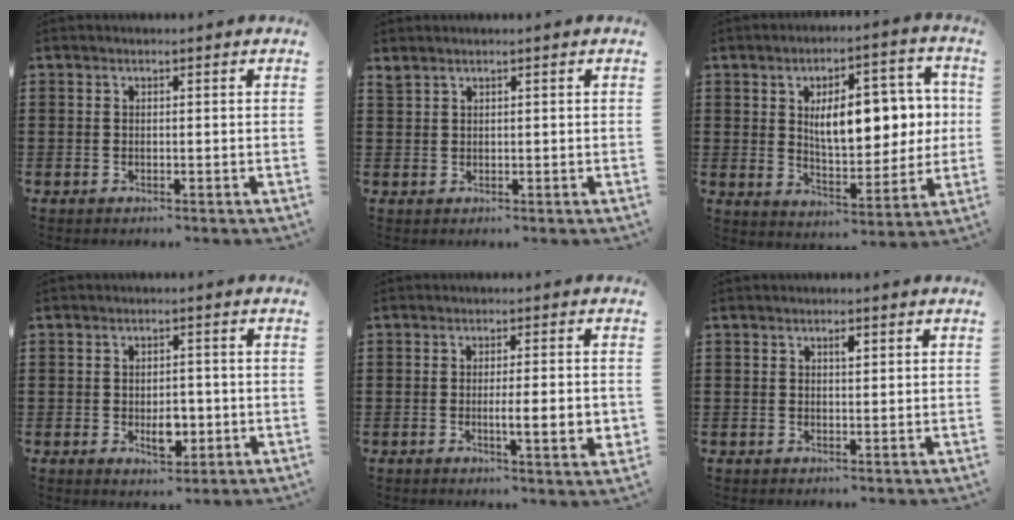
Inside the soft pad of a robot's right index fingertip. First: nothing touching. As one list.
[{"total": 1.0, "force": [0.9, 0.3, 0.4], "torque": [-0.009, 0.000, 0.017]}, {"total": 10.7, "force": [1.9, 5.2, 9.2], "torque": [-0.138, 0.002, 0.027]}, {"total": 4.4, "force": [-1.0, 2.5, 3.5], "torque": [-0.055, 0.003, -0.018]}, {"total": 5.4, "force": [-0.8, 0.7, 5.3], "torque": [-0.080, -0.009, -0.014]}, {"total": 1.2, "force": [0.5, 0.5, 1.0], "torque": [-0.013, 0.000, 0.007]}]